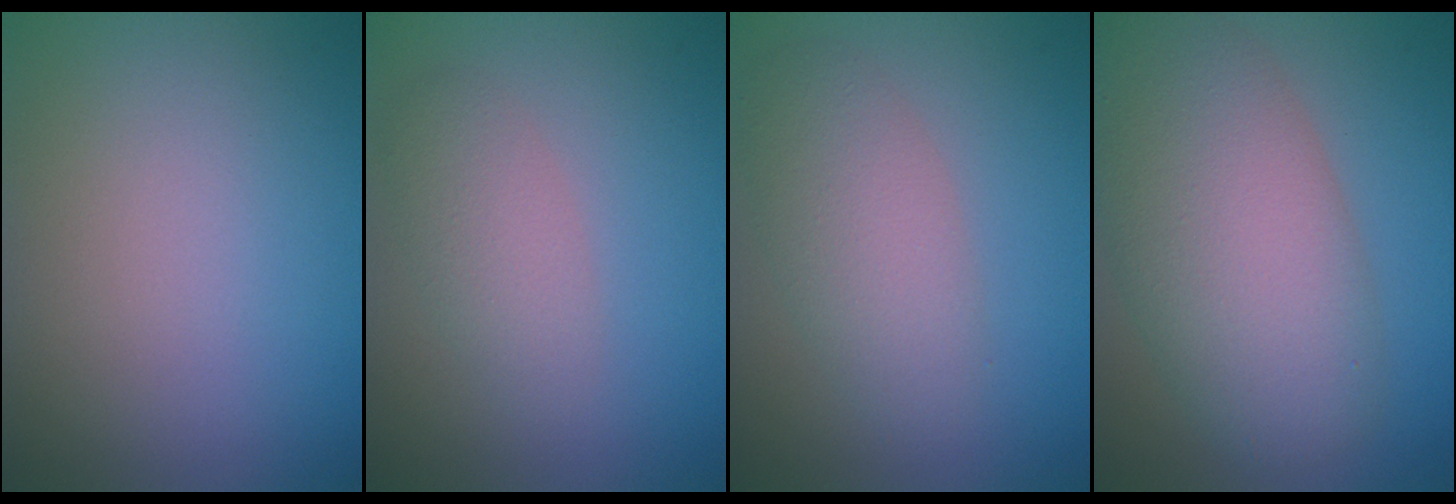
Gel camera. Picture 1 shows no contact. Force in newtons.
{"total": 2.5, "press": 2.5, "slide": 0.1}
{"total": 4.1, "press": 4.1, "slide": 0.2}
{"total": 9.5, "press": 9.5, "slide": 0.6}